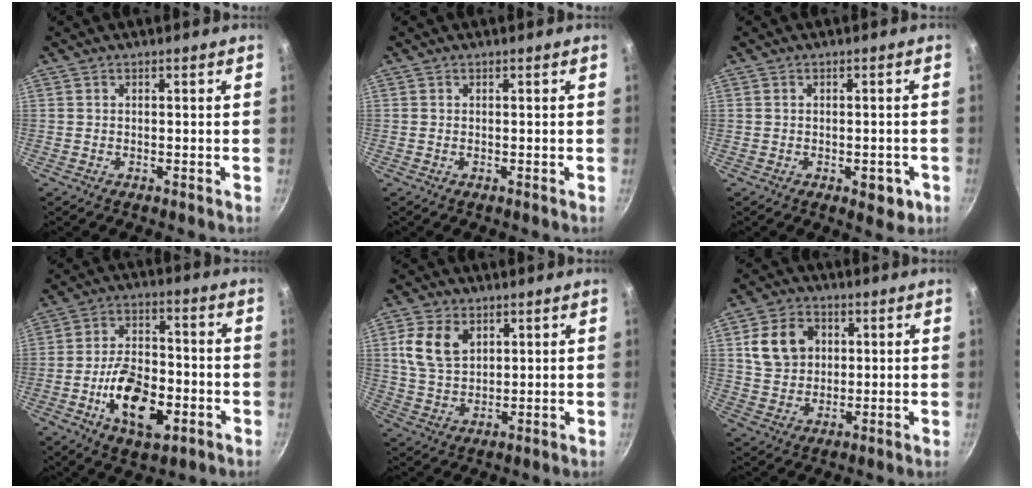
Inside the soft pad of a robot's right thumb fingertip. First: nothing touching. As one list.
[{"total": 0.0}, {"total": 4.1, "force": [-1.6, 2.1, 3.1], "torque": [-0.021, 0.005, -0.014]}, {"total": 14.5, "force": [-4.9, 7.8, 11.2], "torque": [-0.164, 0.023, -0.083]}, {"total": 9.4, "force": [3.5, 6.3, 6.1], "torque": [-0.107, -0.007, 0.073]}, {"total": 10.4, "force": [2.8, 8.3, 5.7], "torque": [-0.079, 0.001, 0.054]}]